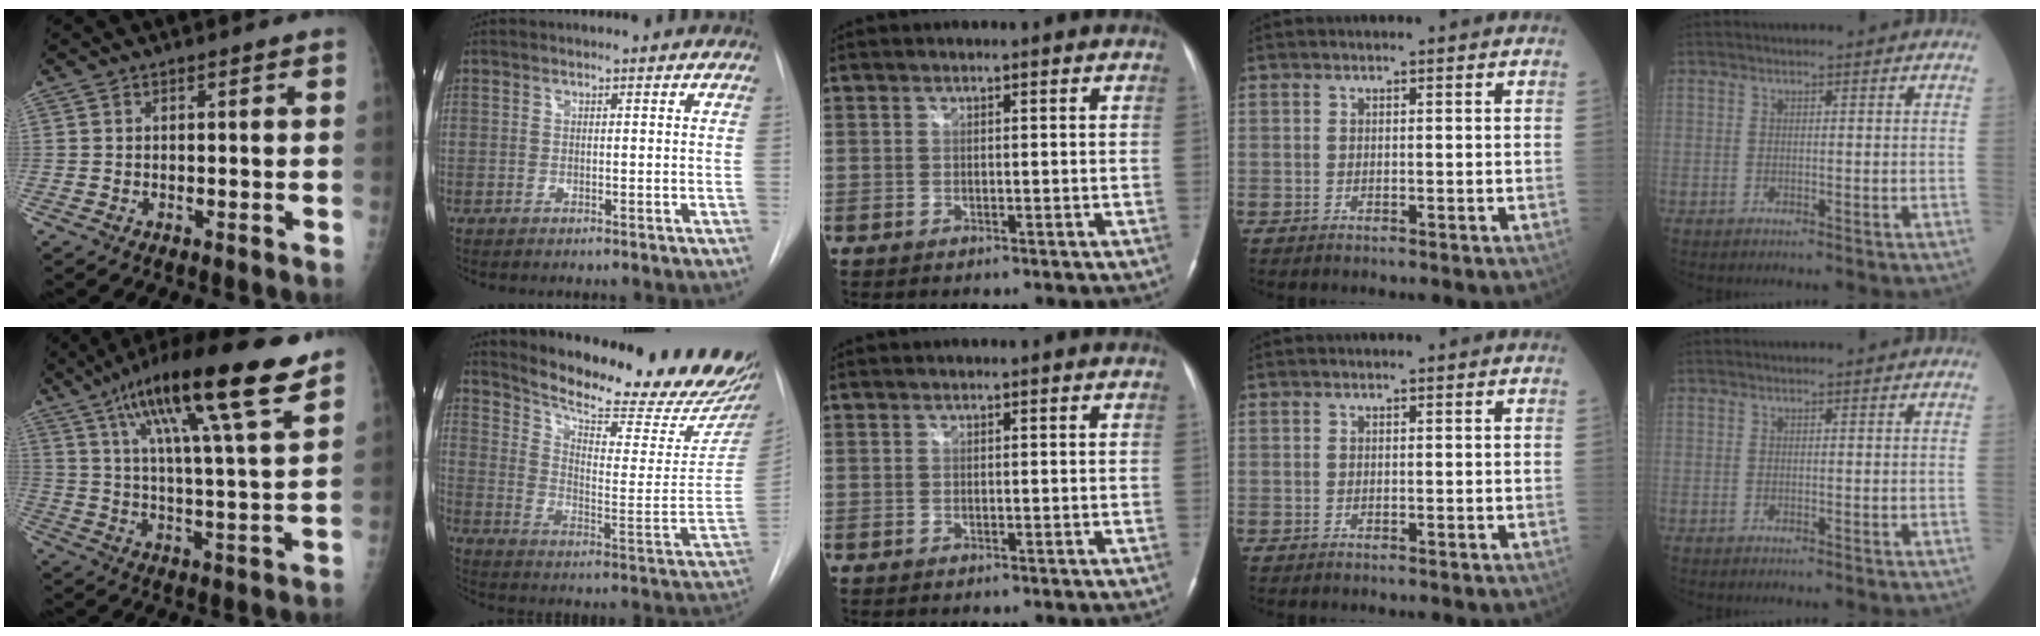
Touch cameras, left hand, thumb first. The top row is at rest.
{"thumb": {"total": 22.2, "force": [12.9, 3.5, 17.7], "torque": [-0.285, -0.025, 0.209]}, "index": {"total": 24.7, "force": [22.6, 3.2, 9.4], "torque": [-0.149, -0.097, 0.298]}}